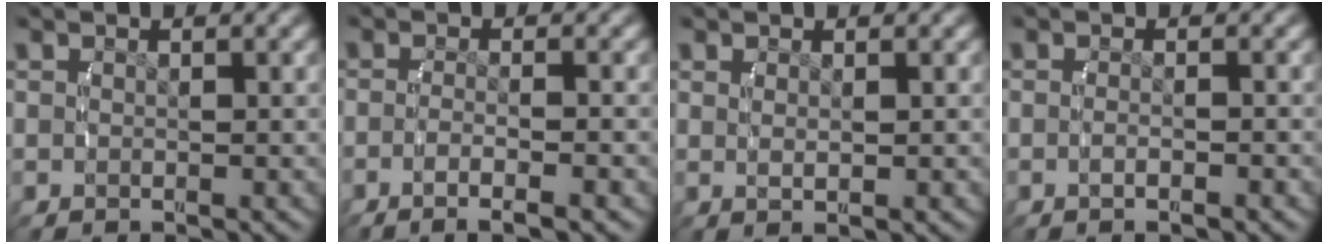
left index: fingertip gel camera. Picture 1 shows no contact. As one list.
[{"total": 3.5, "force": [-2.5, 0.1, 2.5], "torque": [-0.048, -0.007, -0.038]}, {"total": 1.2, "force": [0.3, -0.5, 1.0], "torque": [-0.022, -0.008, 0.014]}, {"total": 1.5, "force": [-1.1, -0.4, 1.0], "torque": [-0.022, 0.000, -0.017]}]